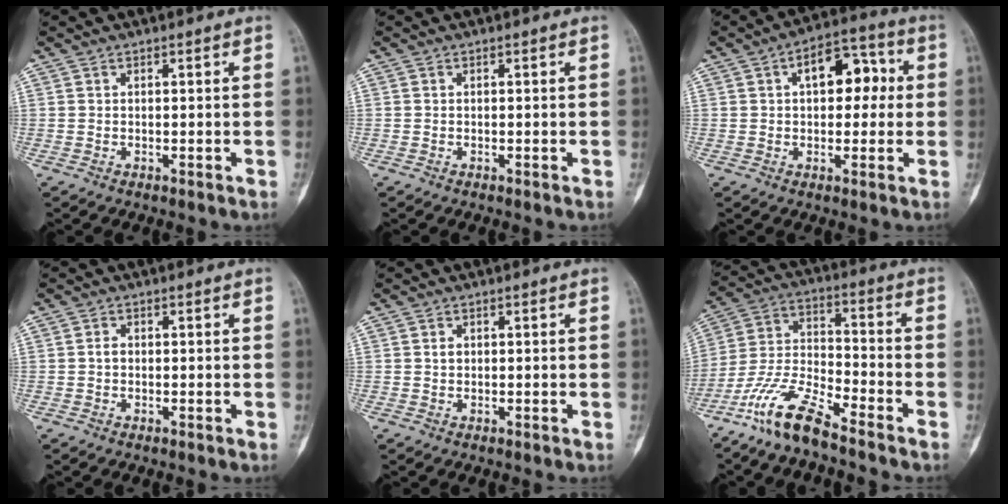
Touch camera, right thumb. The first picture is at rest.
{"total": 0.0}
{"total": 11.0, "force": [2.0, 6.5, 8.7], "torque": [-0.086, 0.027, 0.023]}
{"total": 1.4, "force": [0.0, 1.1, 0.8], "torque": [-0.007, 0.004, -0.004]}
{"total": 1.2, "force": [0.2, 1.0, 0.6], "torque": [-0.003, 0.001, 0.004]}
{"total": 12.0, "force": [-9.3, 2.8, 7.1], "torque": [-0.148, 0.057, -0.188]}